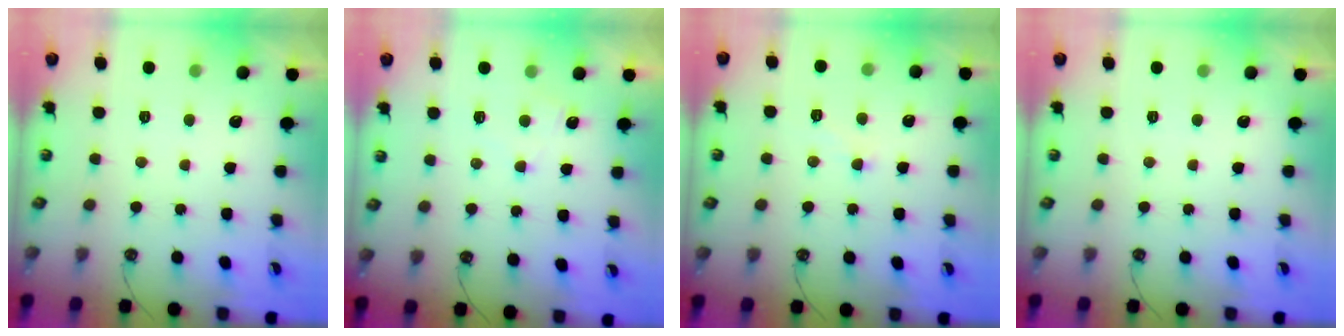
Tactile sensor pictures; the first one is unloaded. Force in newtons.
{"total": 5.4, "press": 5.4, "slide": 0.3}
{"total": 0.8, "press": 0.6, "slide": 0.5}
{"total": 0.0}